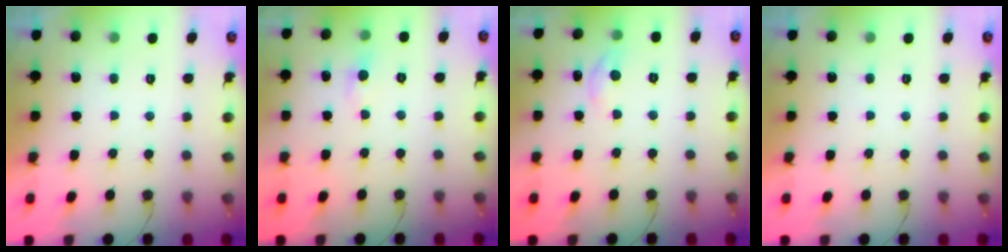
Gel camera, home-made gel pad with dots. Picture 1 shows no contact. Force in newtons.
{"total": 3.7, "press": 3.7, "slide": 0.3}
{"total": 5.9, "press": 5.9, "slide": 0.7}
{"total": 0.0}